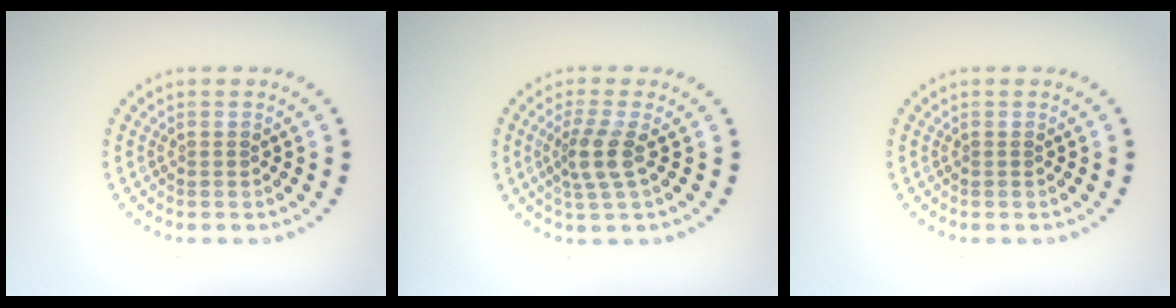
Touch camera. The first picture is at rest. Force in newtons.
{"total": 2.7, "press": 2.1, "slide": 1.7}
{"total": 0.0}